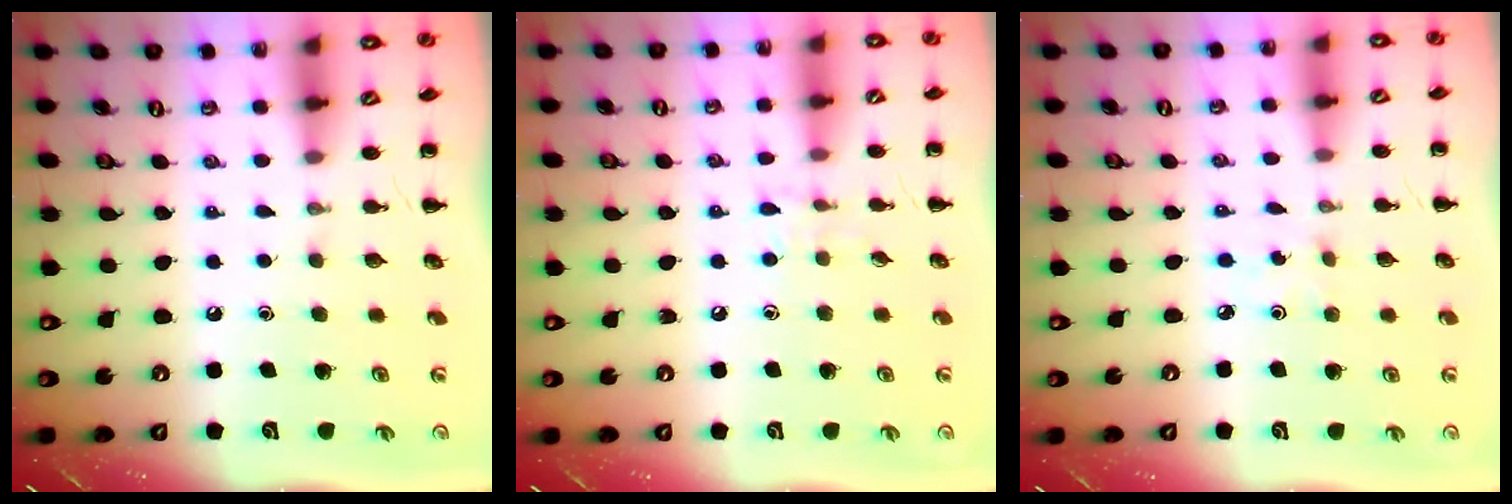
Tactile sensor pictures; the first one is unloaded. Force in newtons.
{"total": 4.9, "press": 4.7, "slide": 1.5}
{"total": 0.6, "press": 0.6, "slide": 0.2}